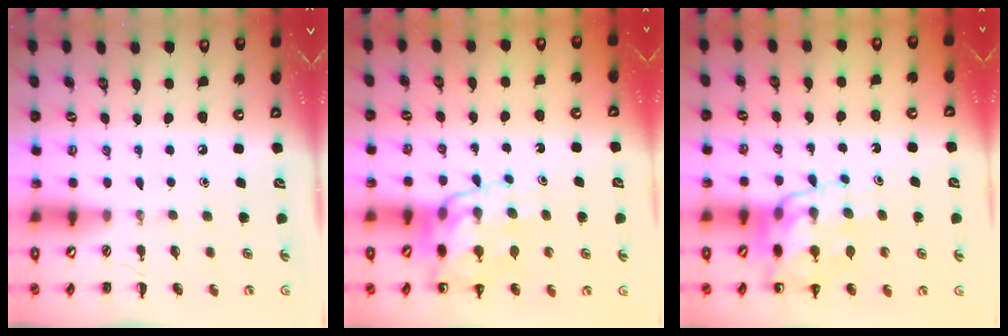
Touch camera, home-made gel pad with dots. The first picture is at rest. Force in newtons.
{"total": 12.8, "press": 12.5, "slide": 3.1}
{"total": 12.8, "press": 12.5, "slide": 3.1}